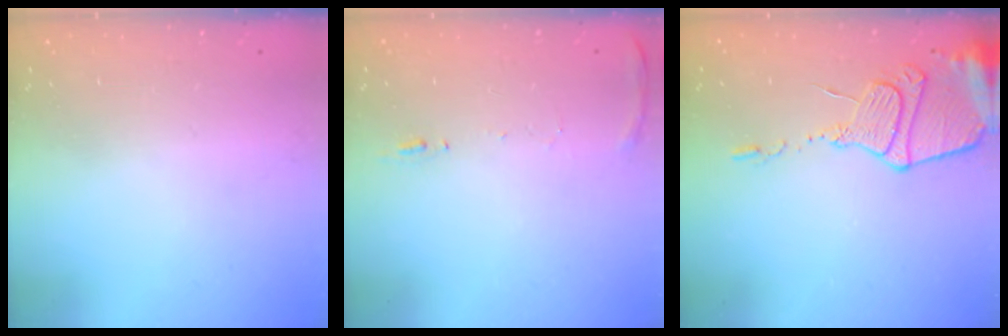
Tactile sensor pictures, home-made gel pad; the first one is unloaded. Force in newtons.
{"total": 6.6, "press": 6.5, "slide": 0.7}
{"total": 14.1, "press": 14.0, "slide": 1.3}